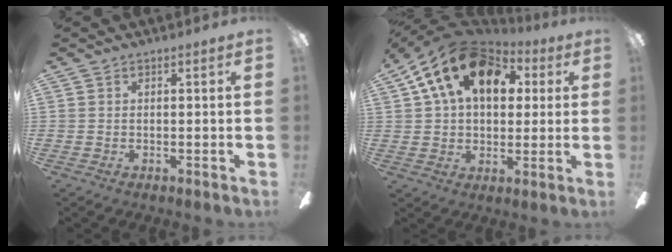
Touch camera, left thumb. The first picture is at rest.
{"total": 18.6, "force": [8.0, 11.7, 12.0], "torque": [-0.224, -0.015, 0.141]}